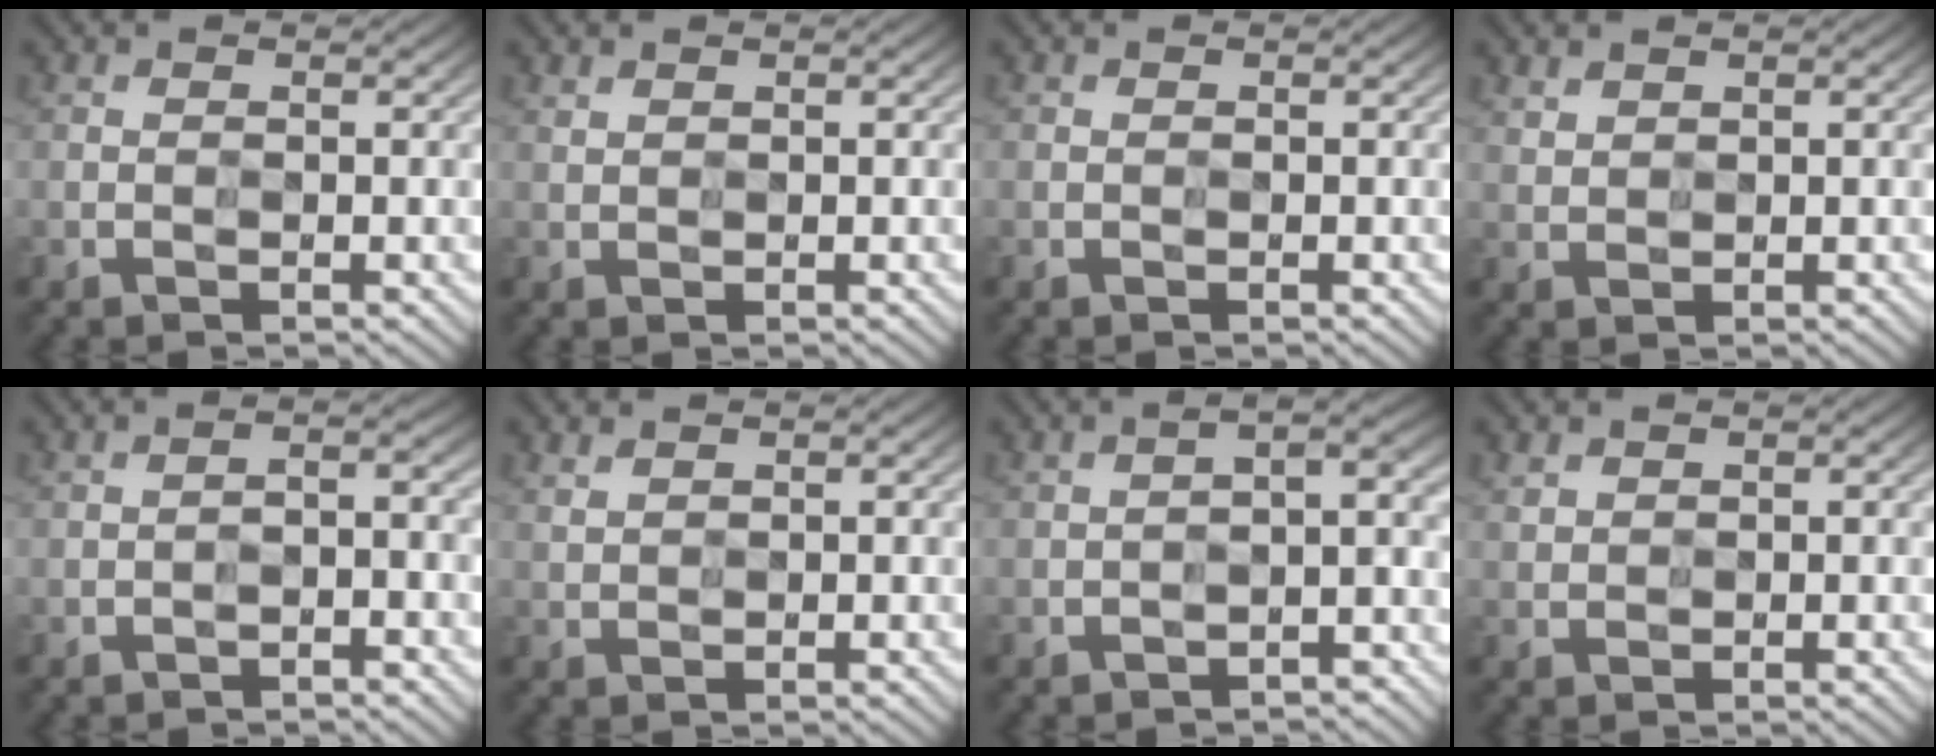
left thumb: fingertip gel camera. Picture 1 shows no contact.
{"total": 1.1, "force": [1.1, 0.2, 0.1], "torque": [-0.006, 0.003, 0.027]}
{"total": 0.0}
{"total": 2.1, "force": [1.9, 0.8, 0.3], "torque": [-0.013, 0.002, 0.045]}
{"total": 4.8, "force": [-2.8, 1.7, 3.5], "torque": [-0.049, 0.001, -0.041]}
{"total": 1.7, "force": [1.6, 0.5, 0.4], "torque": [-0.016, 0.003, 0.039]}
{"total": 7.9, "force": [-4.0, 2.9, 6.2], "torque": [-0.065, 0.001, -0.049]}
{"total": 1.6, "force": [1.4, 0.8, 0.1], "torque": [-0.008, 0.001, 0.032]}